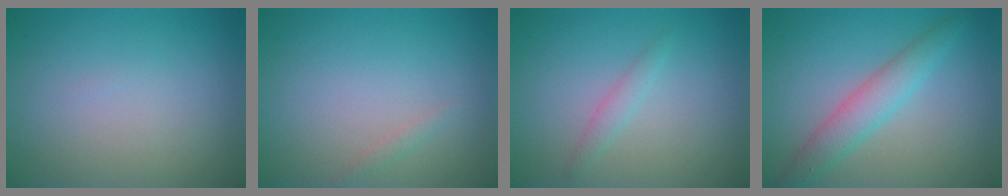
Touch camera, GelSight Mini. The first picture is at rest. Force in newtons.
{"total": 0.7, "press": 0.7, "slide": 0.1}
{"total": 1.2, "press": 1.2, "slide": 0.0}
{"total": 3.4, "press": 3.4, "slide": 0.1}